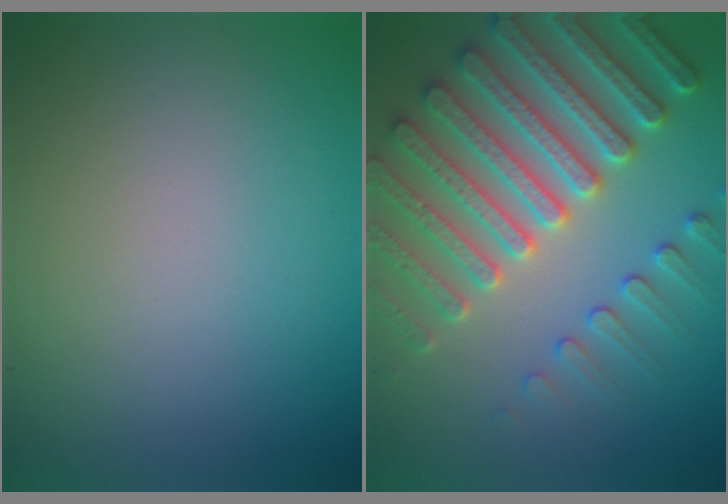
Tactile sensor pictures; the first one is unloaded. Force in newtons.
{"total": 7.4, "press": 7.2, "slide": 2.0}